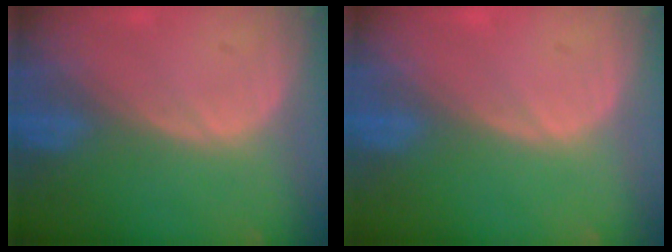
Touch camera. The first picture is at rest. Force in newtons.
{"total": 0.0}